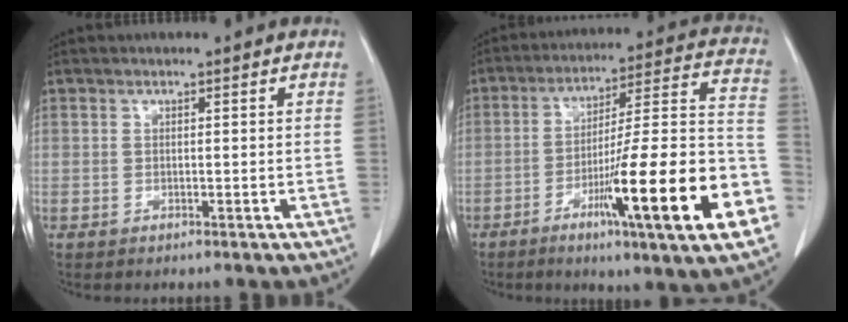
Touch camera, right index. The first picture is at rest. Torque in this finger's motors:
{"motor_torque": [2.14, 0.00, 1.05, 0.21]}